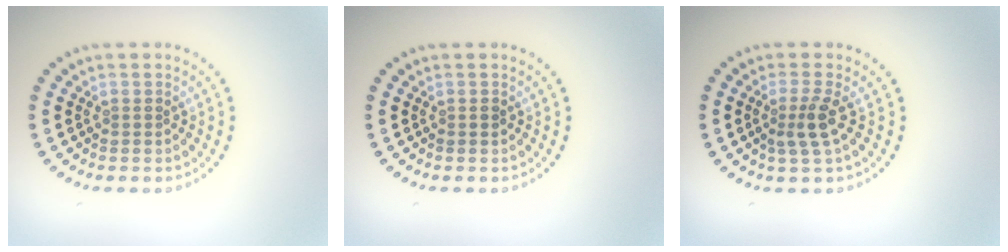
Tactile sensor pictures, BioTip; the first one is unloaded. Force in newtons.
{"total": 0.6, "press": 0.6, "slide": 0.1}
{"total": 2.4, "press": 1.8, "slide": 1.6}